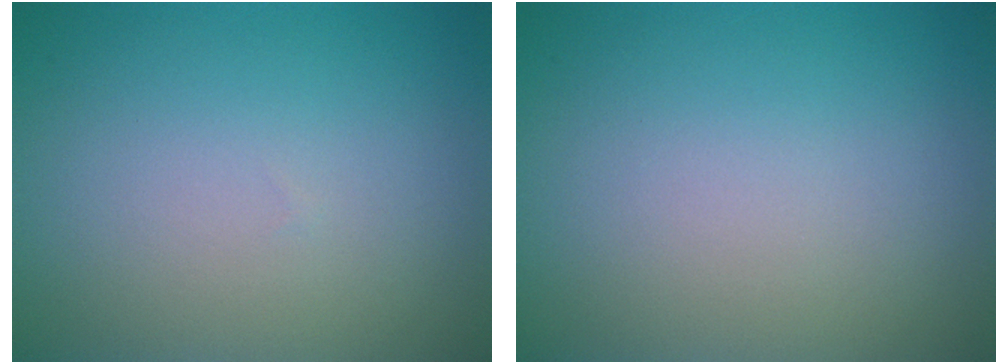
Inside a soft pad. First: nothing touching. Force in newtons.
{"total": 0.0}